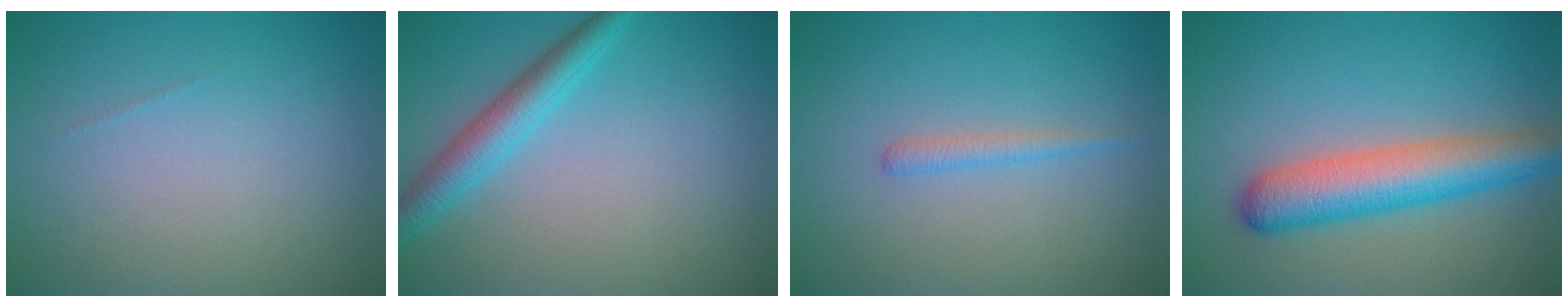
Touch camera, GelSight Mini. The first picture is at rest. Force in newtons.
{"total": 3.3, "press": 3.3, "slide": 0.1}
{"total": 1.2, "press": 1.2, "slide": 0.0}
{"total": 6.3, "press": 6.3, "slide": 0.3}